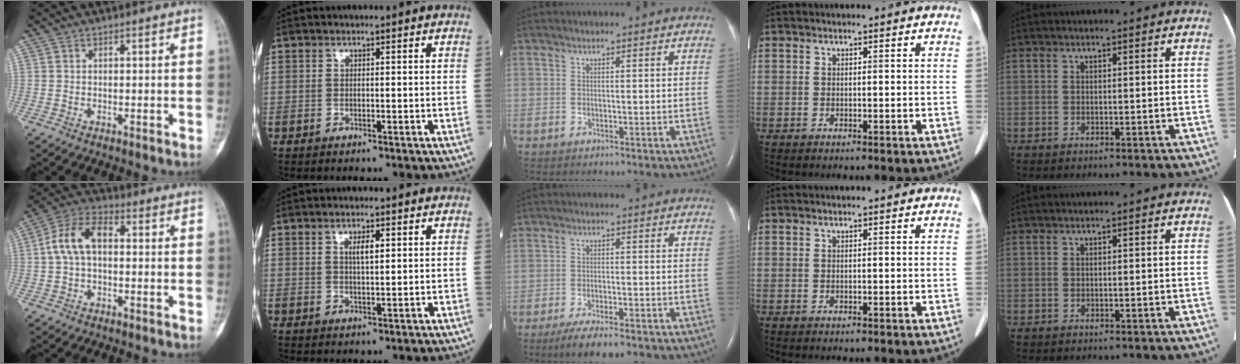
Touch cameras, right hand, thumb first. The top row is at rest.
{"thumb": {"total": 8.6, "force": [0.3, 5.0, 7.0], "torque": [-0.137, 0.027, -0.002]}, "index": {"total": 2.5, "force": [1.0, 0.5, 2.3], "torque": [-0.042, -0.001, 0.016]}, "middle": {"total": 9.3, "force": [-7.2, 2.2, 5.5], "torque": [-0.081, -0.013, -0.103]}}